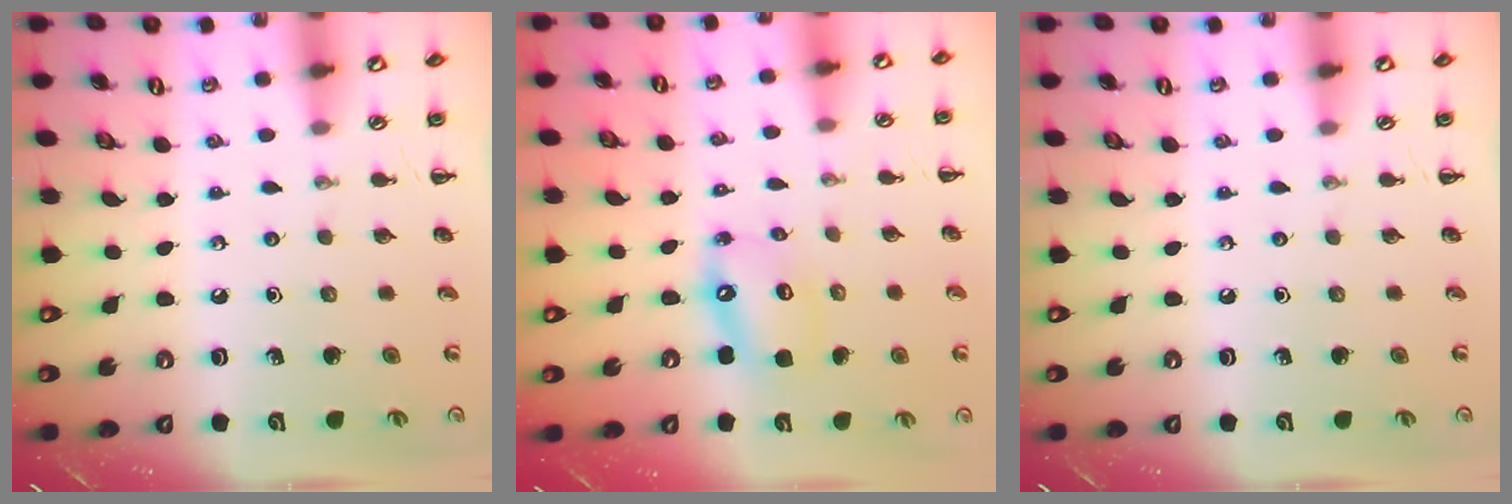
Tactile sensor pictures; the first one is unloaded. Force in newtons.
{"total": 9.7, "press": 9.4, "slide": 2.2}
{"total": 0.0}